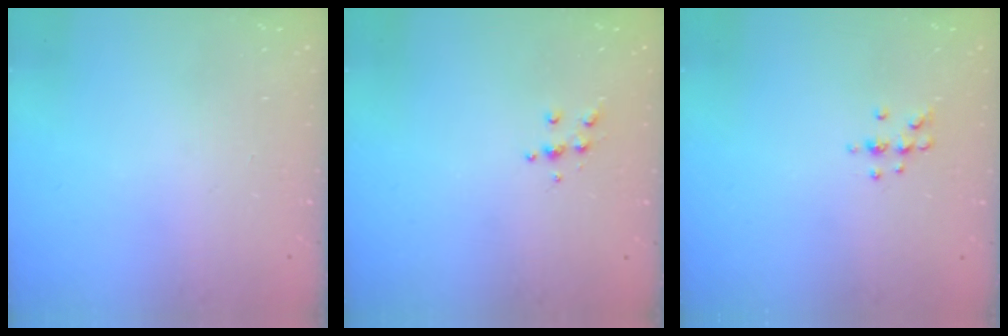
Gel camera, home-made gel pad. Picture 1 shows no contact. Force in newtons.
{"total": 4.7, "press": 4.6, "slide": 0.5}
{"total": 5.5, "press": 5.2, "slide": 1.6}